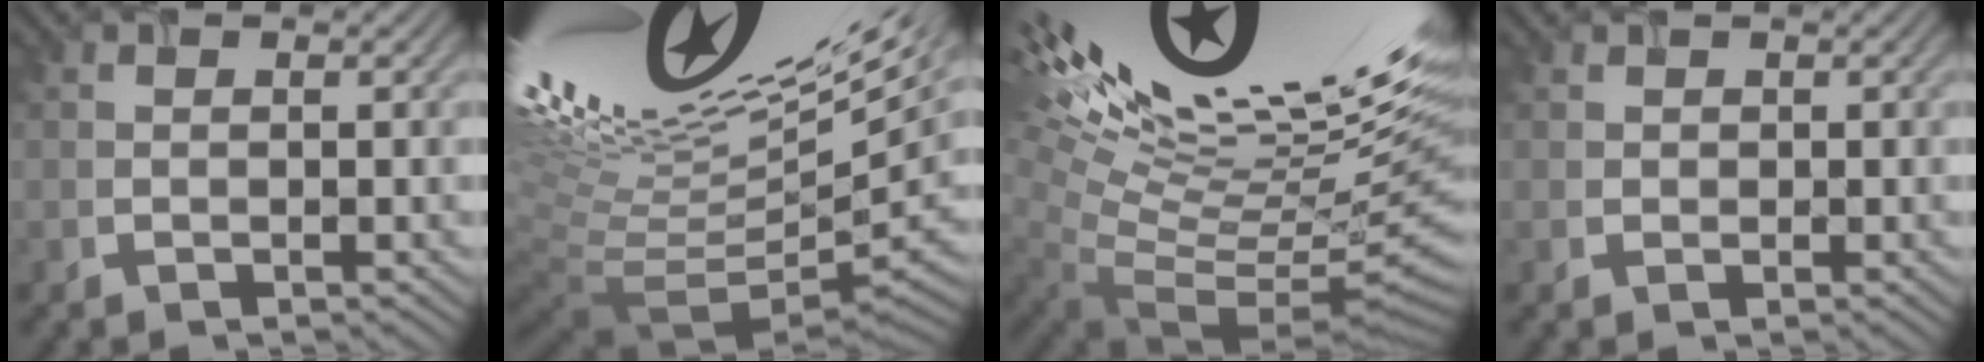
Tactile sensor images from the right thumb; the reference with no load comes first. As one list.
[{"total": 17.6, "force": [7.0, 5.3, 15.3], "torque": [-0.239, 0.026, 0.151]}, {"total": 18.4, "force": [7.6, 5.4, 15.8], "torque": [-0.201, 0.036, 0.147]}, {"total": 1.0, "force": [0.7, 0.7, 0.2], "torque": [-0.004, 0.008, 0.020]}]